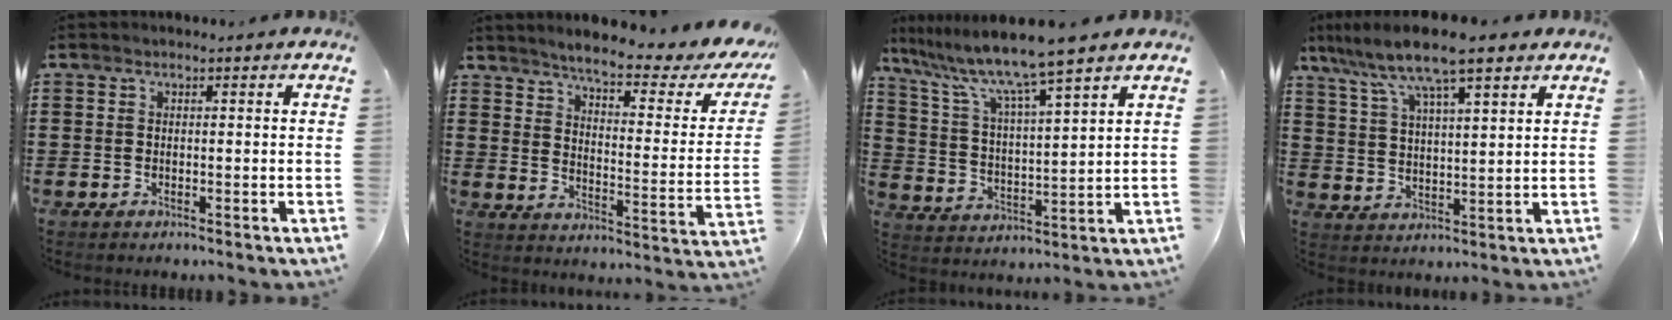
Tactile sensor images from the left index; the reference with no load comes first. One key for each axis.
{"total": 5.3, "fx": 4.3, "fy": -0.1, "fz": 3.1, "tx": -0.072, "ty": -0.036, "tz": 0.064}
{"total": 8.6, "fx": 7.4, "fy": -0.6, "fz": 4.4, "tx": -0.117, "ty": -0.042, "tz": 0.120}
{"total": 8.5, "fx": 6.6, "fy": 1.1, "fz": 5.3, "tx": -0.124, "ty": -0.018, "tz": 0.114}